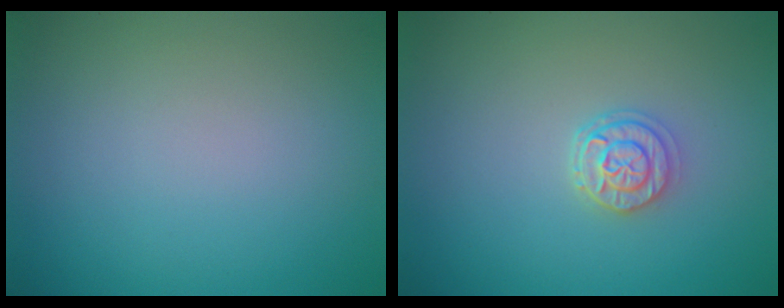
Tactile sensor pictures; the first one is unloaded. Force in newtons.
{"total": 2.3, "press": 2.0, "slide": 1.1}